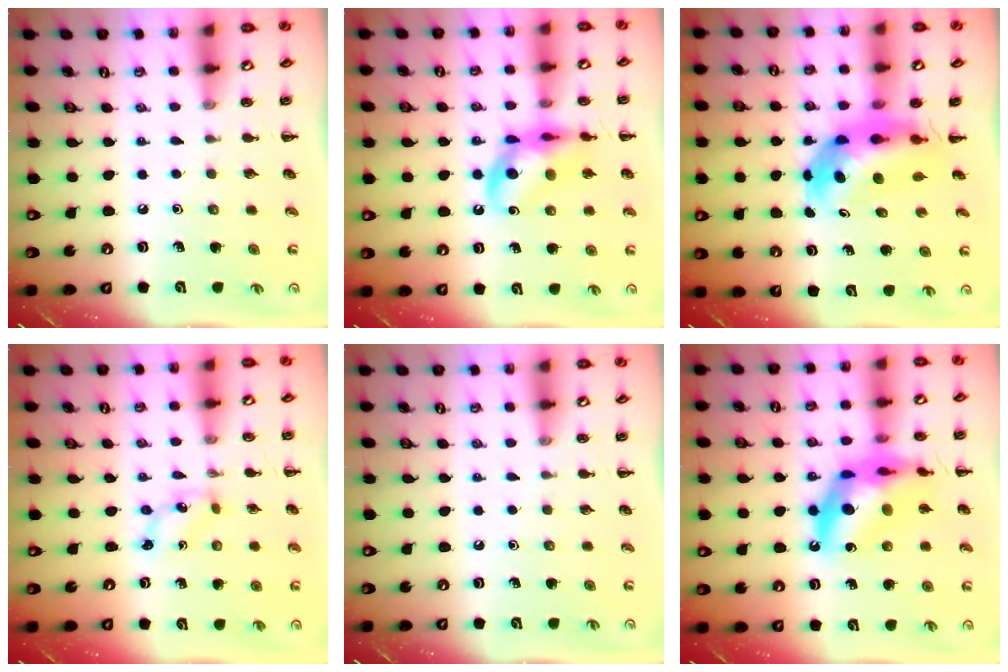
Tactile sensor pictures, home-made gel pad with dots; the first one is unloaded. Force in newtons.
{"total": 13.8, "press": 13.4, "slide": 3.0}
{"total": 7.1, "press": 6.7, "slide": 2.2}
{"total": 1.4, "press": 1.3, "slide": 0.3}
{"total": 0.0}
{"total": 17.7, "press": 17.2, "slide": 4.5}